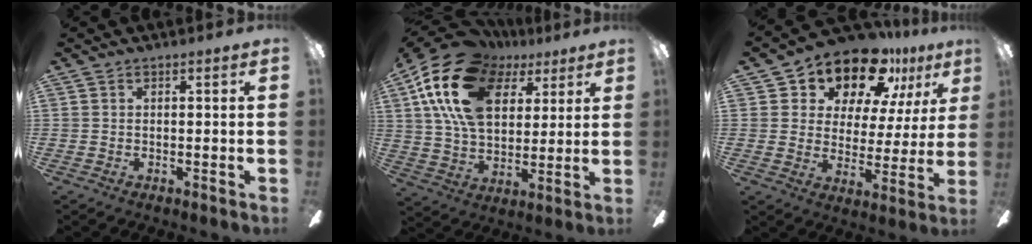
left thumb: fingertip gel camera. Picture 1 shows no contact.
{"total": 22.9, "force": [10.3, 14.5, 14.5], "torque": [-0.288, -0.029, 0.180]}
{"total": 15.4, "force": [12.1, 7.2, 6.4], "torque": [-0.123, -0.077, 0.214]}